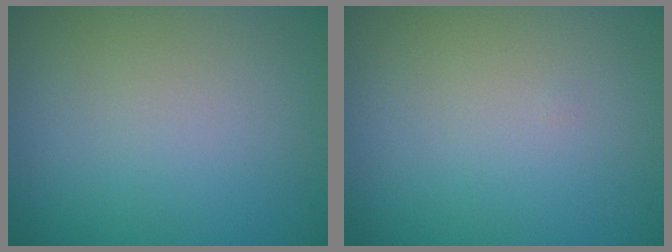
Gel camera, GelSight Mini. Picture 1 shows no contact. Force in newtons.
{"total": 0.0}